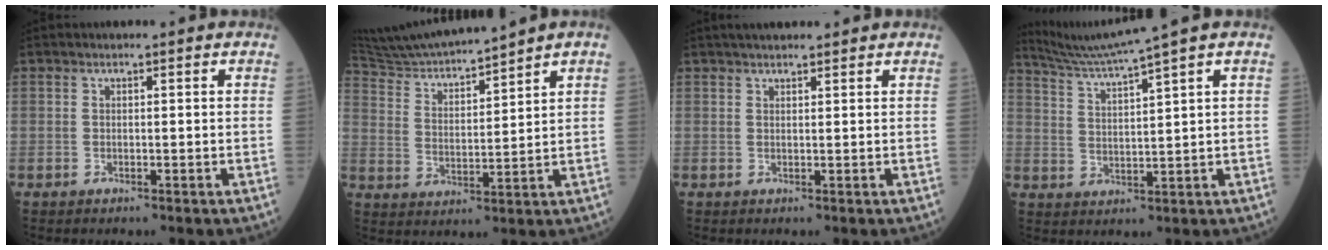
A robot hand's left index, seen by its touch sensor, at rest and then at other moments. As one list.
[{"total": 11.7, "force": [11.0, -1.1, 3.9], "torque": [-0.076, 0.006, 0.209]}, {"total": 4.9, "force": [4.3, 0.8, 2.3], "torque": [-0.028, 0.027, 0.065]}, {"total": 7.3, "force": [6.1, -2.6, 3.0], "torque": [-0.070, -0.004, 0.123]}]